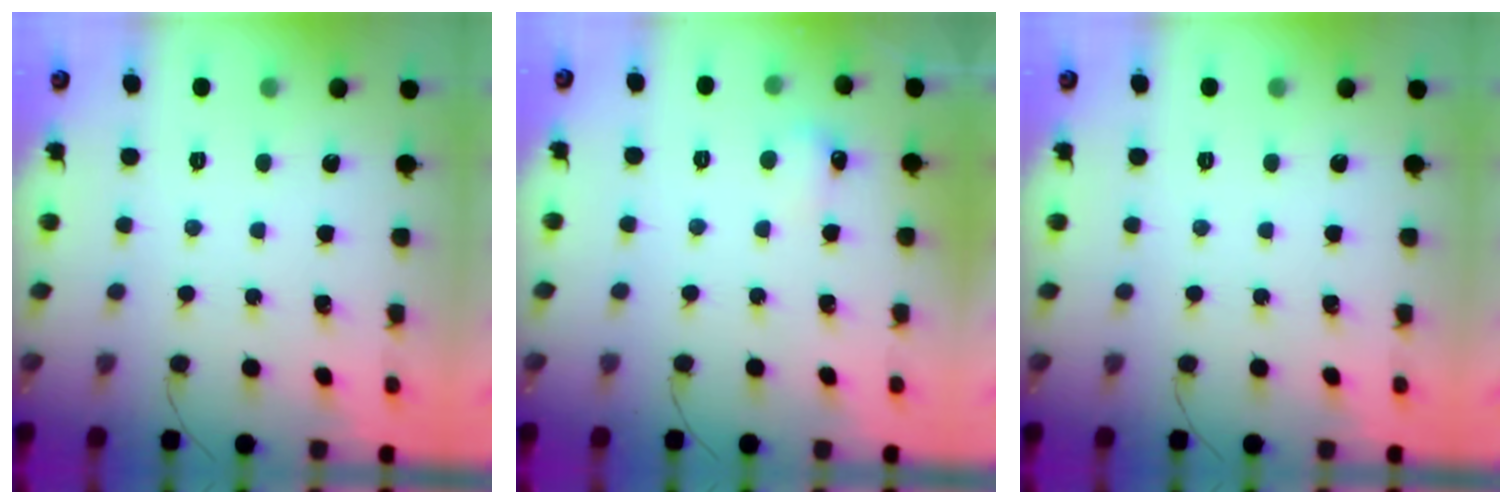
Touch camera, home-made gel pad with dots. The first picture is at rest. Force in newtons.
{"total": 7.2, "press": 4.2, "slide": 5.8}
{"total": 0.0}